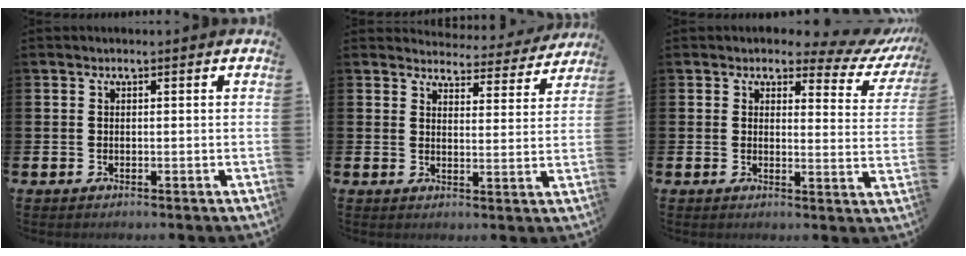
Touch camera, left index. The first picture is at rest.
{"total": 3.9, "force": [3.8, 0.8, 0.1], "torque": [-0.007, -0.035, 0.062]}
{"total": 3.1, "force": [2.4, 1.6, 1.0], "torque": [-0.018, -0.028, 0.030]}